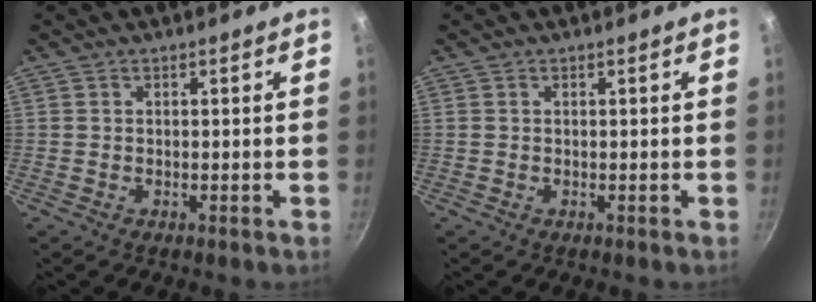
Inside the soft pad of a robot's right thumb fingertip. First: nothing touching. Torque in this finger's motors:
{"motor_torque": [-0.36, 0.09, -0.28, 0.18, 0.03]}